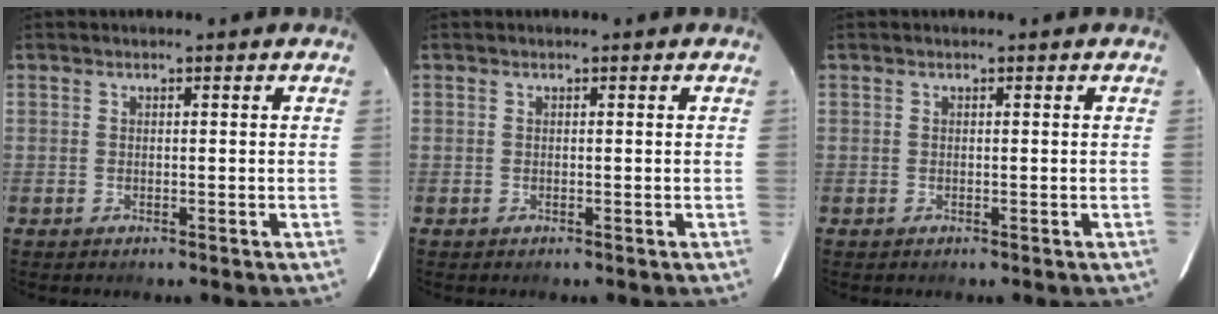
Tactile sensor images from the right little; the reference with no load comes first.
{"total": 0.0}
{"total": 0.0}